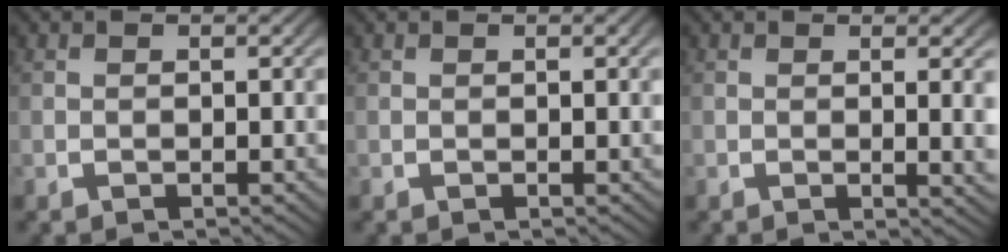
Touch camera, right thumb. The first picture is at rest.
{"total": 0.0}
{"total": 2.5, "force": [0.4, 0.3, 2.4], "torque": [-0.029, -0.003, 0.007]}